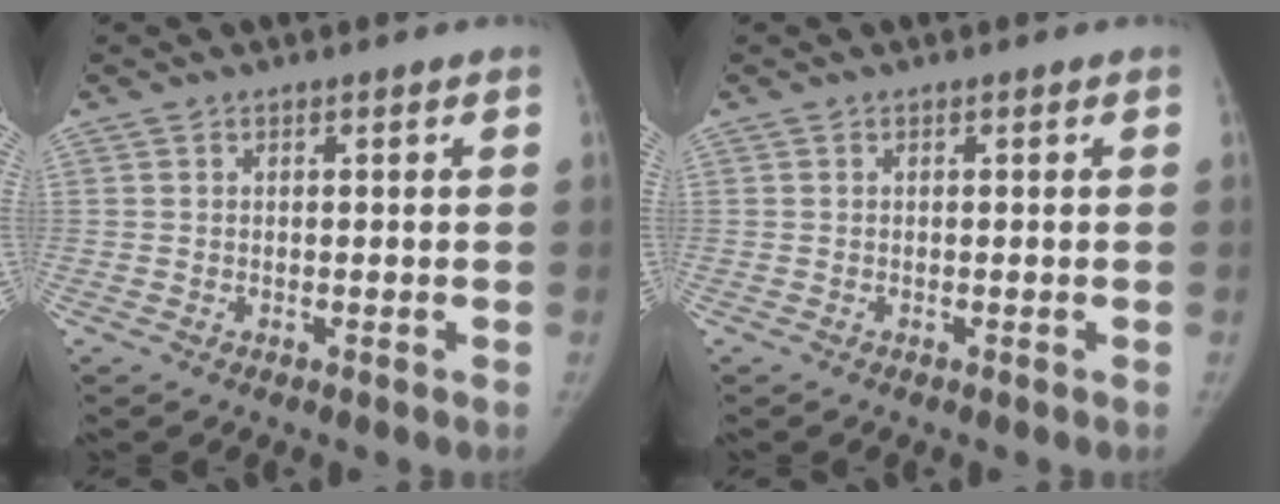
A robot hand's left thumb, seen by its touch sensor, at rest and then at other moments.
{"total": 0.0}